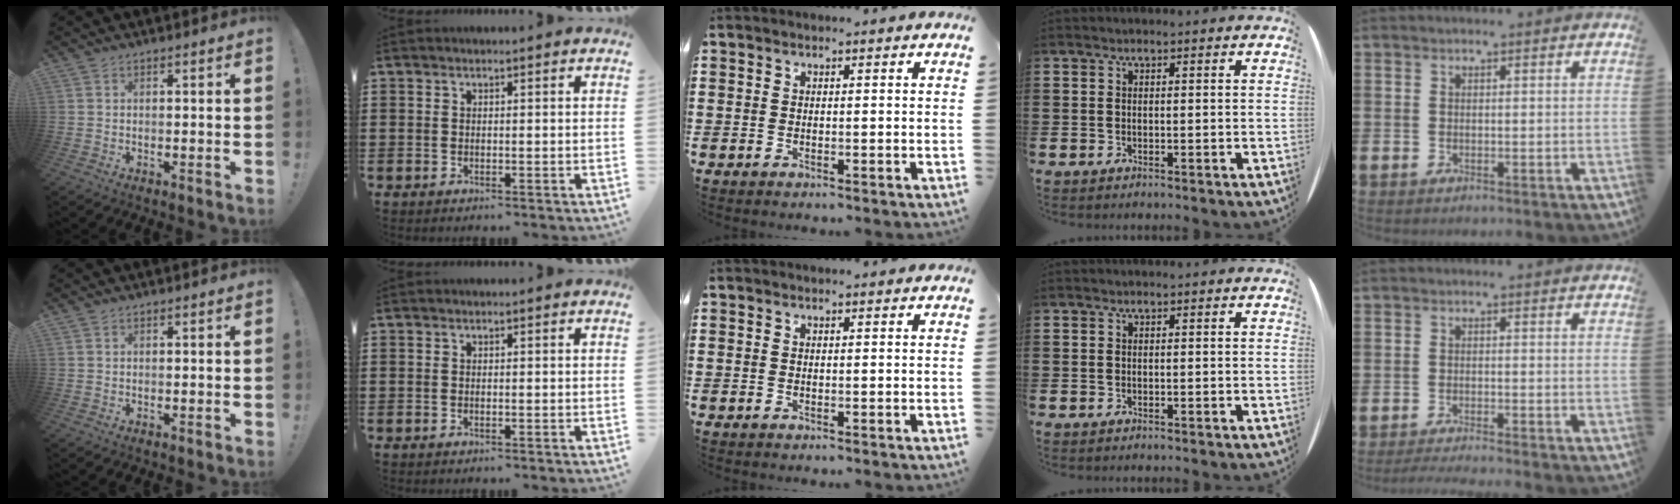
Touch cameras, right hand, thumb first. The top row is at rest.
{"little": {"total": 1.4, "force": [-1.3, -0.2, 0.5], "torque": [-0.008, 0.002, -0.026]}}